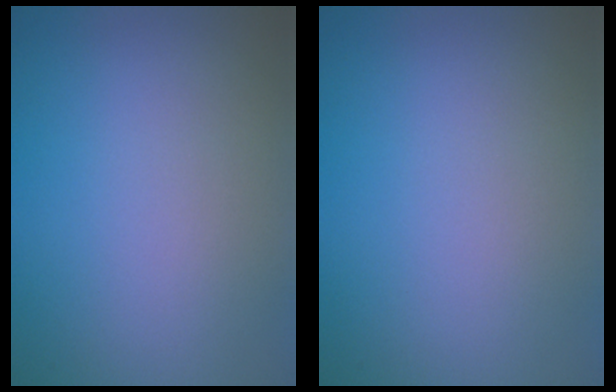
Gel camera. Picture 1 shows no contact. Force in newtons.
{"total": 0.0}